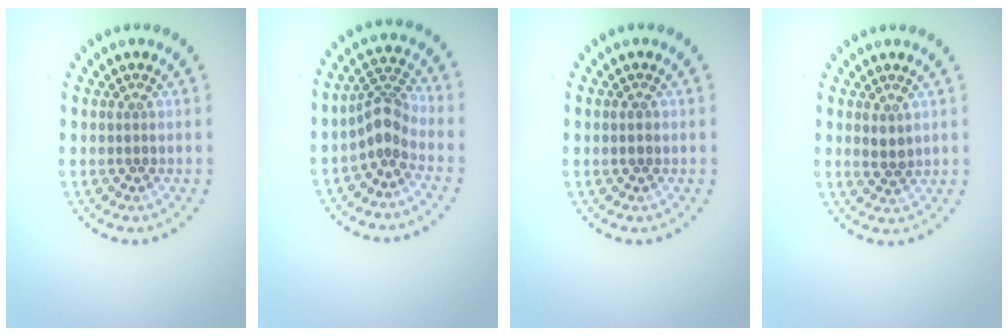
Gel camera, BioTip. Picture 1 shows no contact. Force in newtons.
{"total": 2.9, "press": 2.1, "slide": 1.9}
{"total": 1.0, "press": 0.9, "slide": 0.2}
{"total": 1.1, "press": 1.0, "slide": 0.5}